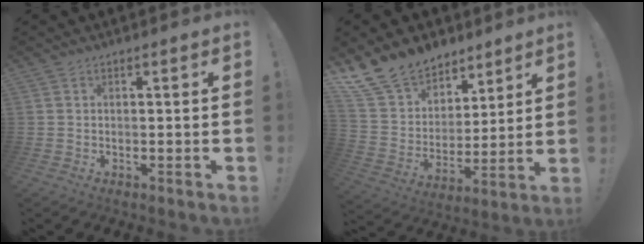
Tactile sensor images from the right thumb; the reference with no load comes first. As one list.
[{"total": 15.8, "force": [11.9, 9.5, 4.3], "torque": [-0.082, -0.080, 0.238]}]